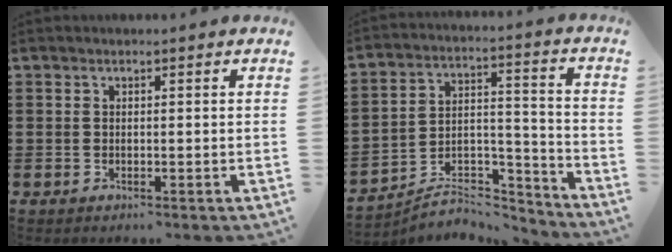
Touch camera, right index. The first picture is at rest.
{"total": 6.3, "force": [-5.7, 2.3, 1.3], "torque": [-0.015, 0.012, -0.108]}